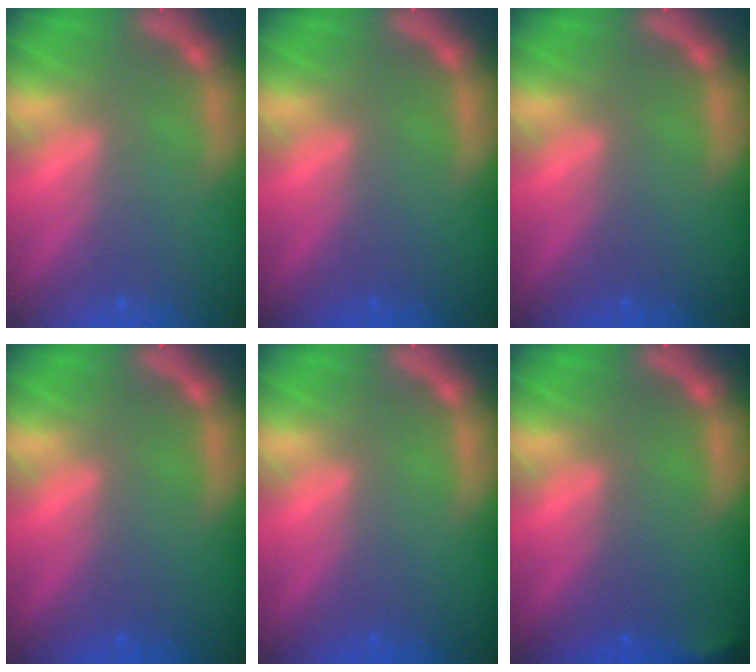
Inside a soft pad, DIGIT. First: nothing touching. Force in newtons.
{"total": 0.0}
{"total": 0.0}
{"total": 0.0}
{"total": 0.0}
{"total": 1.4}